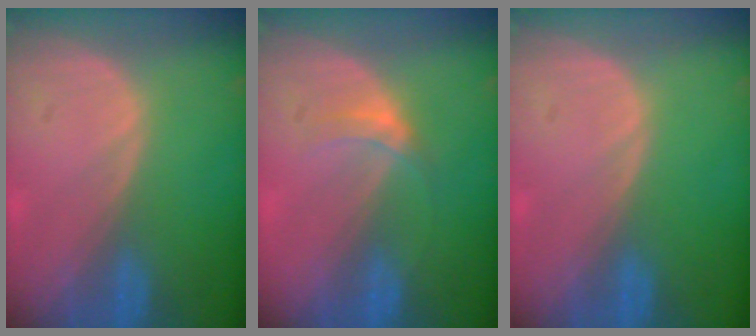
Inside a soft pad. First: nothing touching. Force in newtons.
{"total": 2.9, "press": 2.5, "slide": 1.5}
{"total": 0.0}